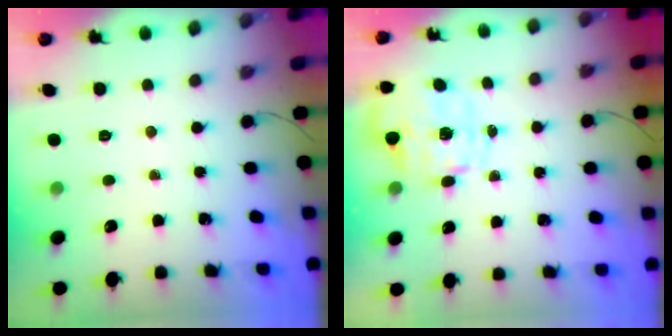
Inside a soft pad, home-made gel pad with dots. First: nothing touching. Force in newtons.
{"total": 6.2, "press": 5.9, "slide": 1.9}